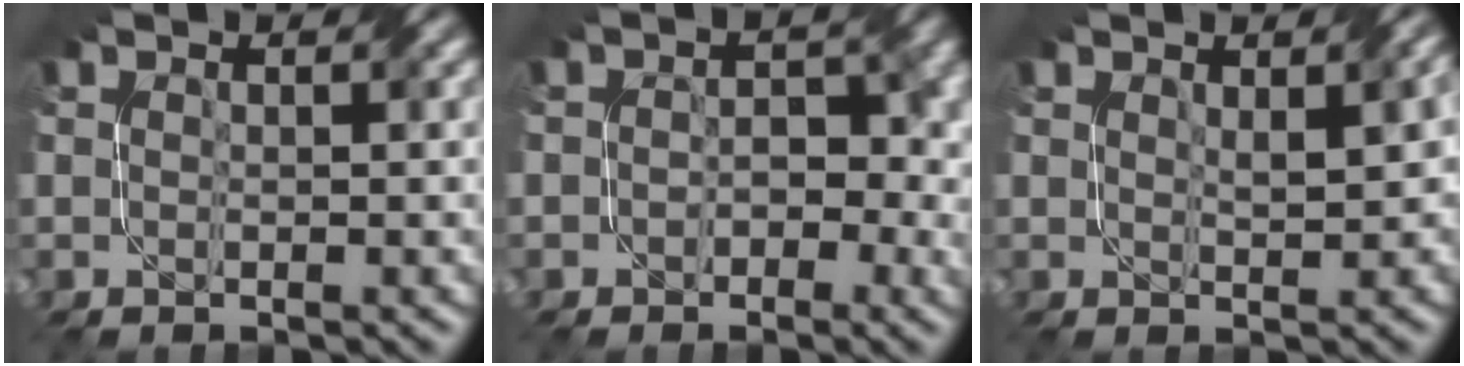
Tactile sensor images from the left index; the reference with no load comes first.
{"total": 3.2, "force": [-0.7, 2.4, 2.0], "torque": [-0.011, 0.000, -0.004]}
{"total": 2.2, "force": [1.0, 0.6, 1.9], "torque": [-0.023, 0.008, 0.026]}